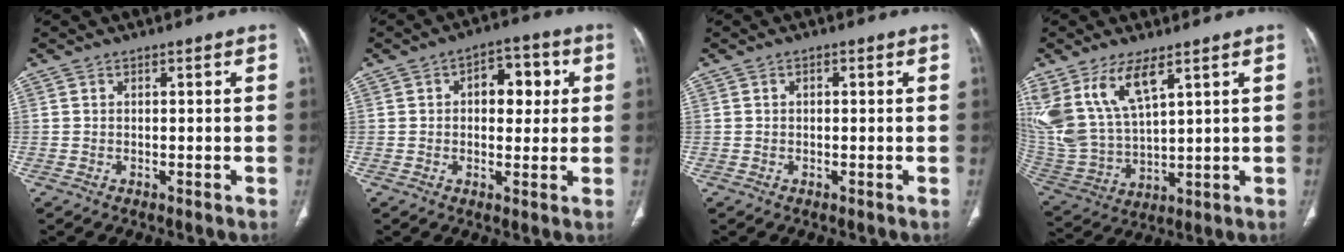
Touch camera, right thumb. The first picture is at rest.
{"total": 8.5, "force": [1.8, 5.3, 6.4], "torque": [-0.051, 0.011, 0.023]}
{"total": 0.7, "force": [0.1, 0.5, 0.5], "torque": [-0.007, 0.001, 0.001]}
{"total": 14.9, "force": [8.1, 6.4, 10.8], "torque": [-0.224, -0.028, 0.182]}